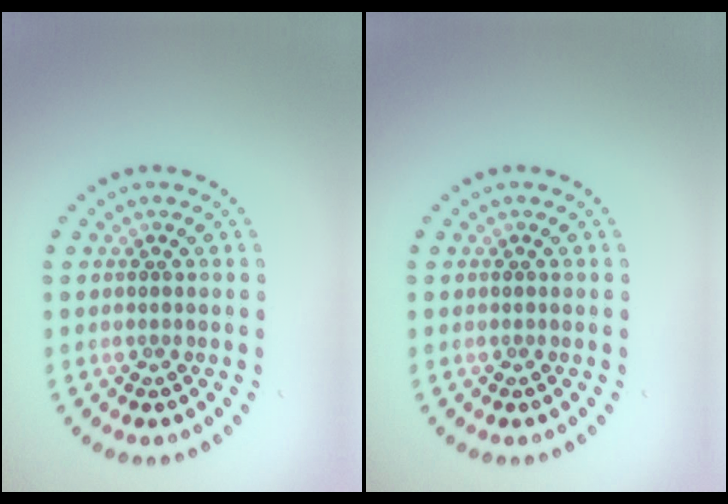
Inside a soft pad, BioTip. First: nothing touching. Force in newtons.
{"total": 0.0}